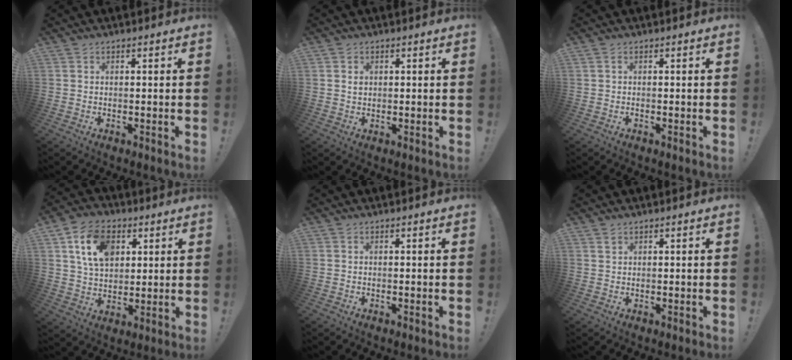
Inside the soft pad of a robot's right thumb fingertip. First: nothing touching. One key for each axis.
{"total": 1.4, "fx": 0.6, "fy": 1.2, "fz": 0.5, "tx": 0.001, "ty": -0.001, "tz": 0.008}
{"total": 0.0}
{"total": 14.1, "fx": 5.9, "fy": 9.9, "fz": 8.2, "tx": -0.130, "ty": -0.006, "tz": 0.113}
{"total": 0.0}
{"total": 1.1, "fx": 0.9, "fy": 0.7, "fz": 0.4, "tx": 0.007, "ty": -0.006, "tz": 0.014}